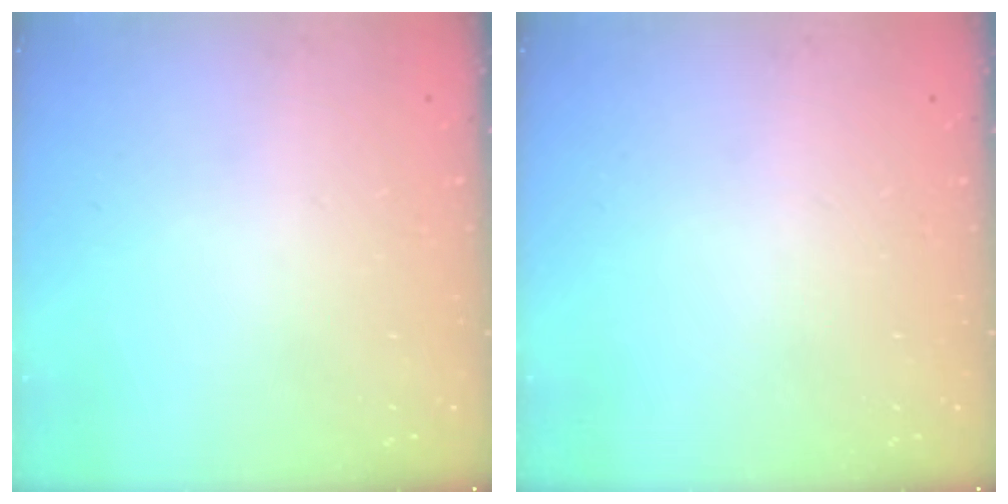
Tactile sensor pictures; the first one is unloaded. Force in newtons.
{"total": 0.0}